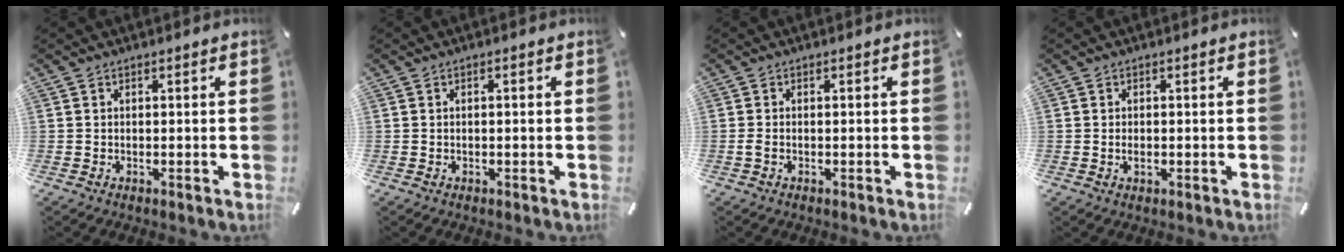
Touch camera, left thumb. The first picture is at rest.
{"total": 0.7, "force": [-0.2, 0.2, 0.7], "torque": [-0.012, 0.000, -0.004]}
{"total": 1.2, "force": [-0.5, 0.4, 1.0], "torque": [-0.018, -0.001, -0.008]}
{"total": 1.5, "force": [-0.3, 0.8, 1.3], "torque": [-0.024, 0.001, -0.005]}